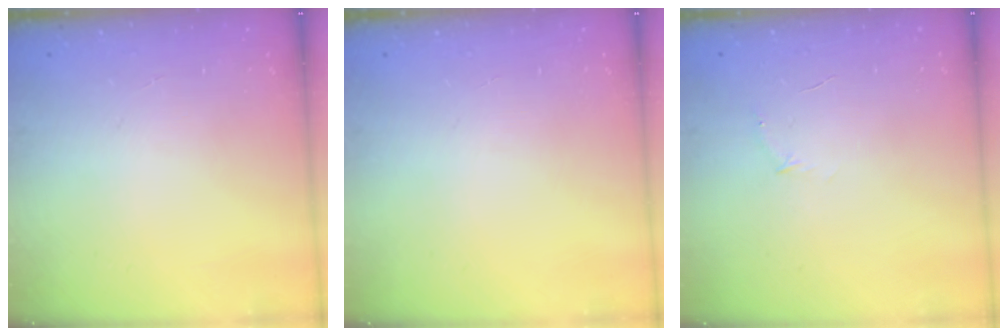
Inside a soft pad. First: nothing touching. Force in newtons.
{"total": 0.0}
{"total": 3.8, "press": 3.6, "slide": 1.1}